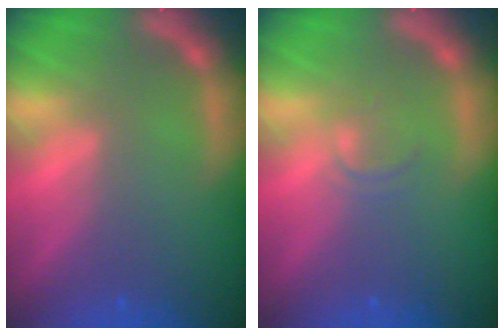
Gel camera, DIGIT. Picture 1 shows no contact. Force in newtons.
{"total": 1.4}